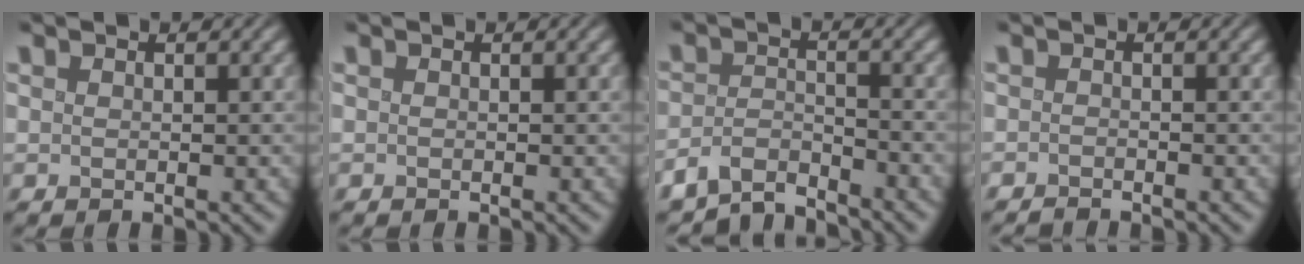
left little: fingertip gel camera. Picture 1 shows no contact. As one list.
[{"total": 0.0}, {"total": 4.3, "force": [-4.1, 0.7, 0.9], "torque": [-0.018, -0.003, -0.089]}, {"total": 1.2, "force": [-1.2, -0.2, -0.2], "torque": [0.006, -0.003, -0.024]}]